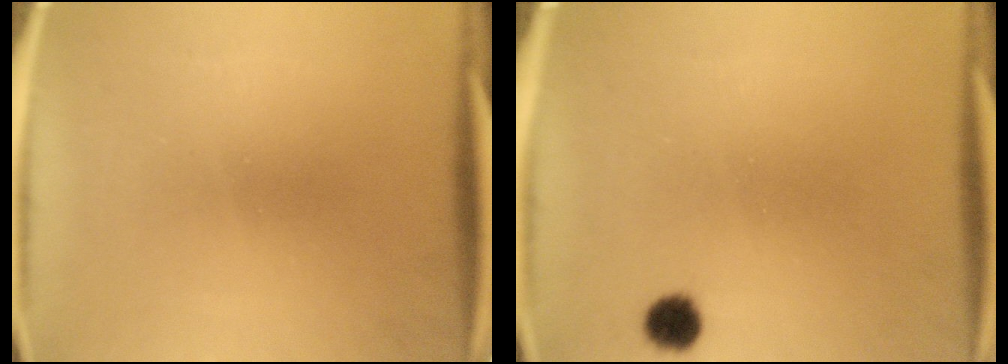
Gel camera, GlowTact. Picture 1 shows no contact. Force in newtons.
{"total": 3.0}